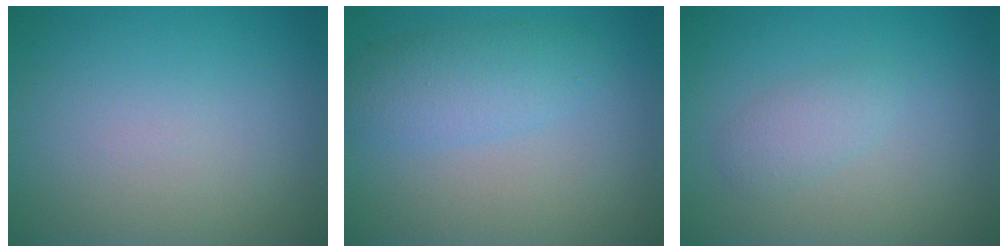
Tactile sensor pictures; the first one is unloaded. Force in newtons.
{"total": 3.2, "press": 3.2, "slide": 0.0}
{"total": 1.8, "press": 1.8, "slide": 0.2}